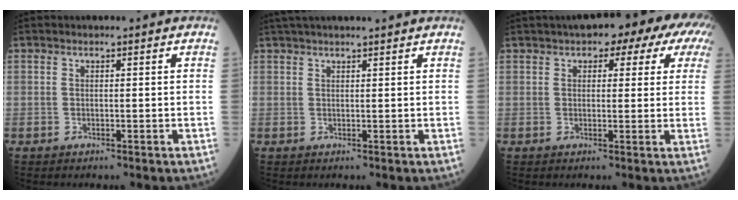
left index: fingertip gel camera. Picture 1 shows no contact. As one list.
[{"total": 6.3, "force": [5.5, -0.2, 3.0], "torque": [-0.044, 0.035, 0.080]}, {"total": 11.1, "force": [6.5, 4.6, 7.8], "torque": [-0.084, 0.040, 0.067]}]